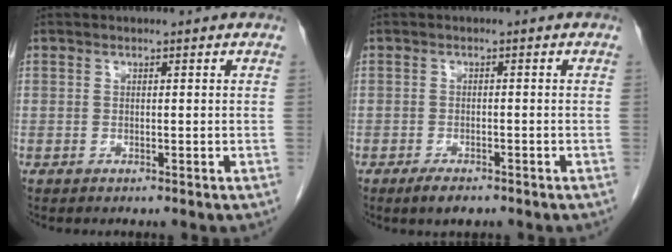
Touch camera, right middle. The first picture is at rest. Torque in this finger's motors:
{"motor_torque": [0.53, -0.30, 0.02, 0.02]}